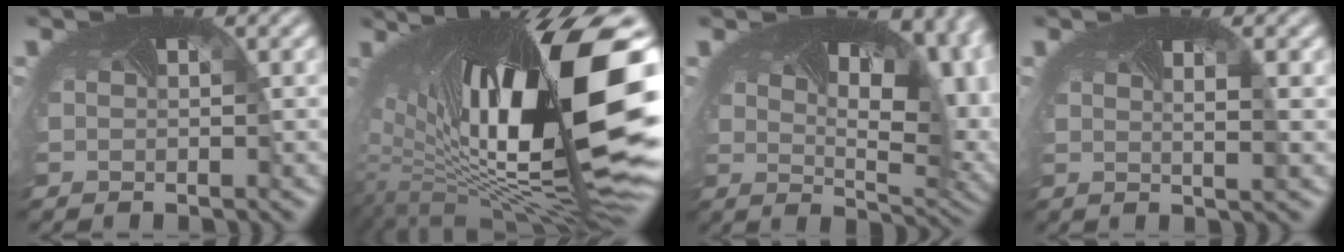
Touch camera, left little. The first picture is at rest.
{"total": 17.1, "force": [2.6, 5.7, 16.0], "torque": [-0.281, -0.013, 0.066]}
{"total": 14.2, "force": [3.5, 7.6, 11.5], "torque": [-0.169, -0.018, 0.092]}
{"total": 1.0, "force": [-0.1, -0.2, 0.9], "torque": [-0.018, -0.013, 0.007]}